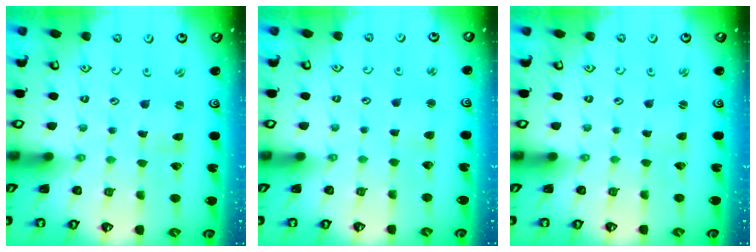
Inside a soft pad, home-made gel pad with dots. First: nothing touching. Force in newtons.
{"total": 2.3, "press": 2.3, "slide": 0.4}
{"total": 0.0}